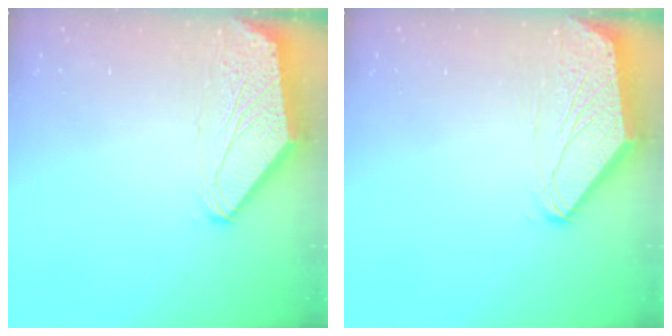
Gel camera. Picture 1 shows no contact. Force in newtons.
{"total": 0.0}